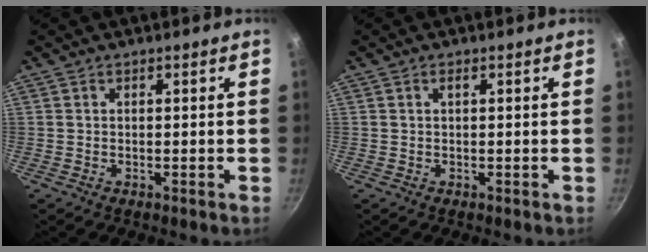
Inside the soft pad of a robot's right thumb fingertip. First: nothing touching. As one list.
[{"total": 0.7, "force": [0.3, 0.2, 0.6], "torque": [-0.011, 0.003, 0.005]}]